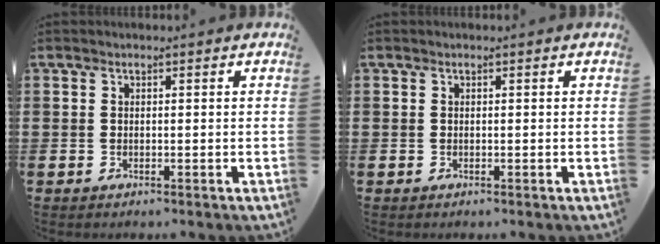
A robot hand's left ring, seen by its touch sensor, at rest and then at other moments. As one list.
[{"total": 0.0}]